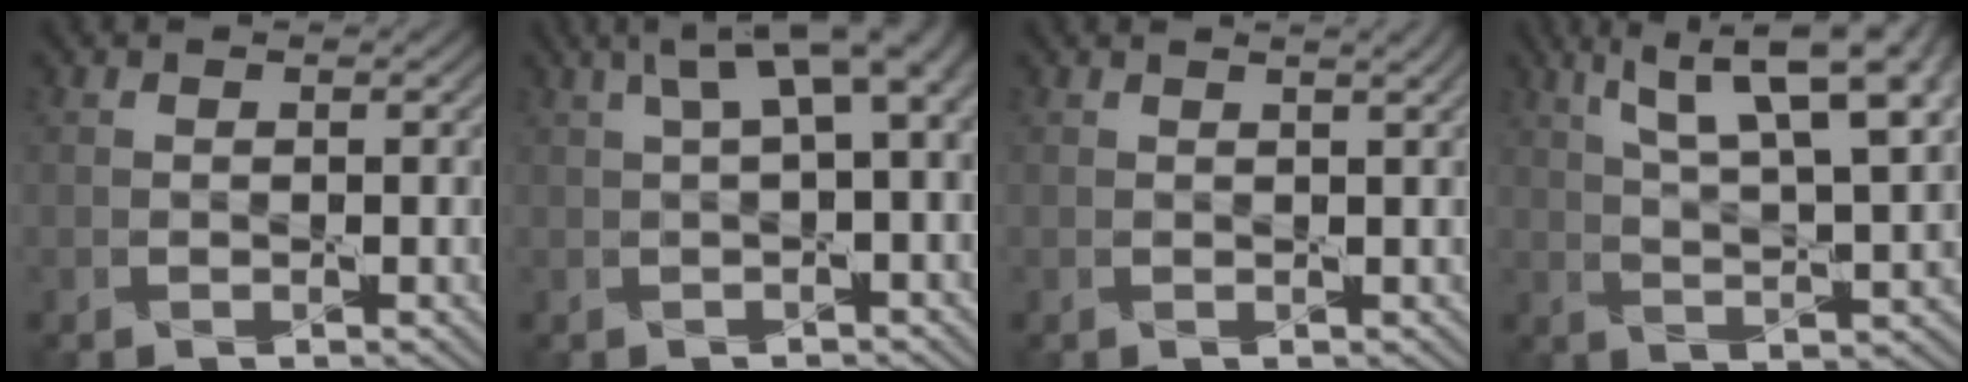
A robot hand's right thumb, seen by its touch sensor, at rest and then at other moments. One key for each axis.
{"total": 7.2, "fx": 2.3, "fy": 2.1, "fz": 6.5, "tx": -0.095, "ty": 0.026, "tz": 0.041}
{"total": 1.7, "fx": 1.1, "fy": 0.4, "fz": 1.3, "tx": -0.022, "ty": 0.002, "tz": 0.004}
{"total": 14.0, "fx": 7.0, "fy": 4.0, "fz": 11.4, "tx": -0.197, "ty": 0.016, "tz": 0.111}